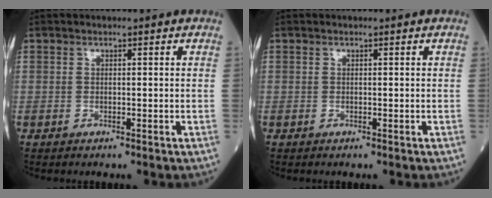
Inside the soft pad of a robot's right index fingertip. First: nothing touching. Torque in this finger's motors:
{"motor_torque": [0.00, 0.00, 0.00, 0.00]}